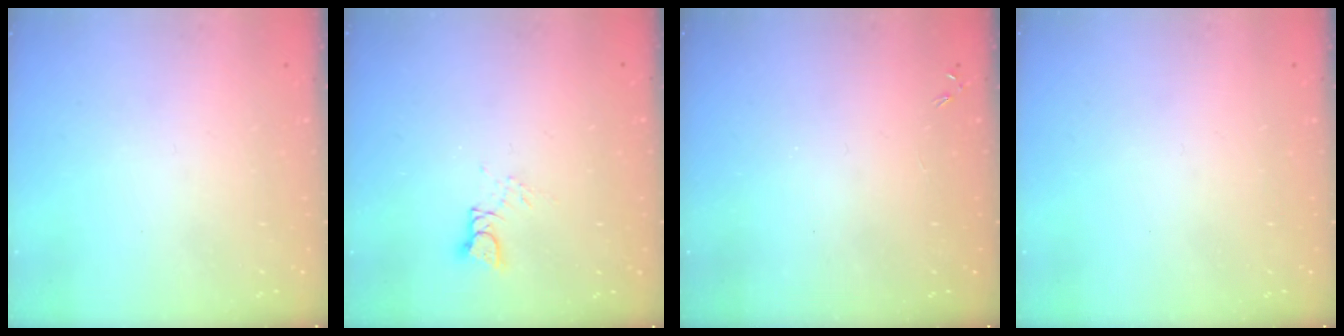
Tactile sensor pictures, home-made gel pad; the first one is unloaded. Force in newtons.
{"total": 3.5, "press": 3.5, "slide": 0.3}
{"total": 0.0}
{"total": 0.0}